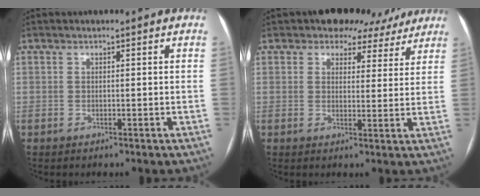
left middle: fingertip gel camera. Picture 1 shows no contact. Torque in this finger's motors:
{"motor_torque": [0.29, -0.29, 0.07, 0.05]}